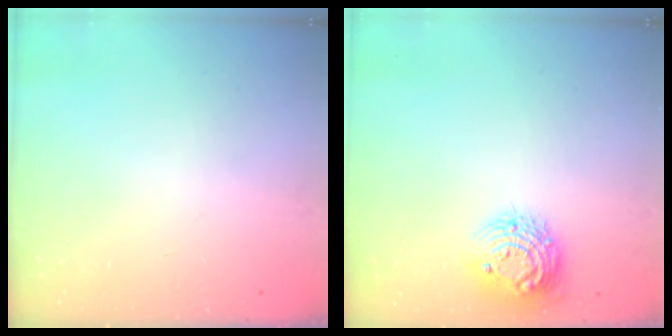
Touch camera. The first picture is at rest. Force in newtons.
{"total": 12.4, "press": 12.4, "slide": 0.6}